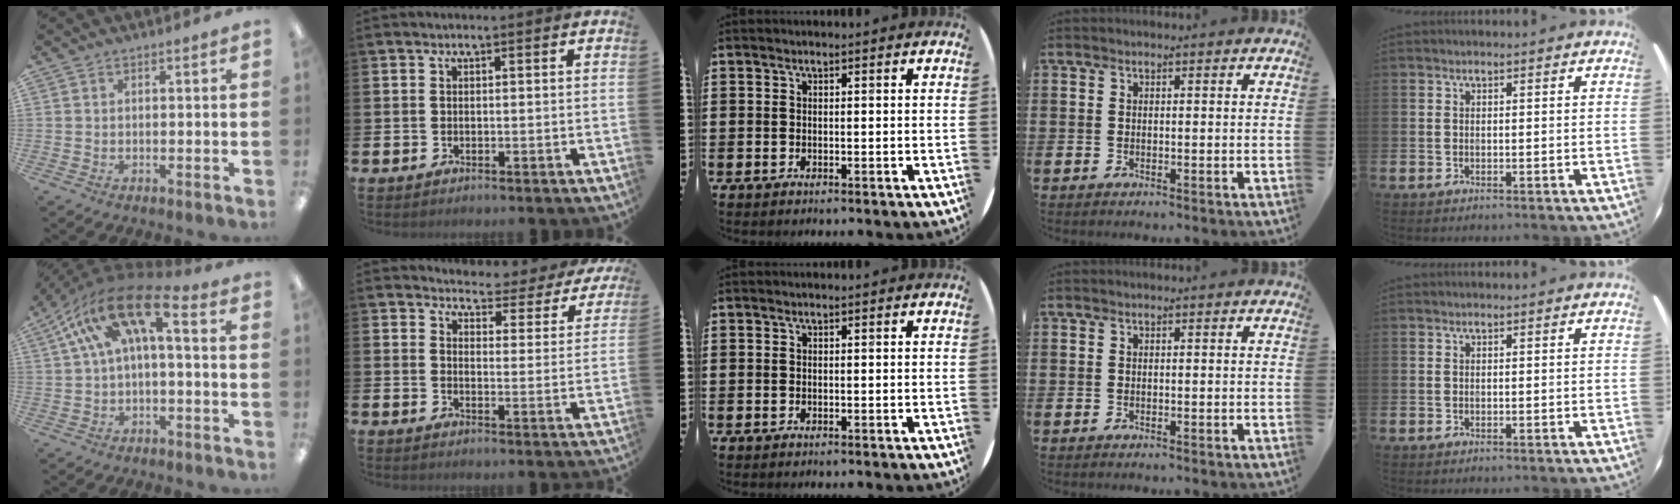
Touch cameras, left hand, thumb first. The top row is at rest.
{"thumb": {"total": 16.2, "force": [4.7, 7.2, 13.7], "torque": [-0.259, -0.012, 0.076]}, "index": {"total": 3.7, "force": [3.6, 1.0, 0.3], "torque": [-0.018, -0.036, 0.055]}}